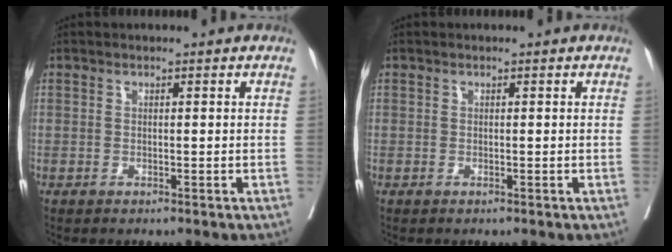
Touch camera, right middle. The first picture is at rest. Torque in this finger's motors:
{"motor_torque": [0.03, -0.02, 0.00, 0.00]}